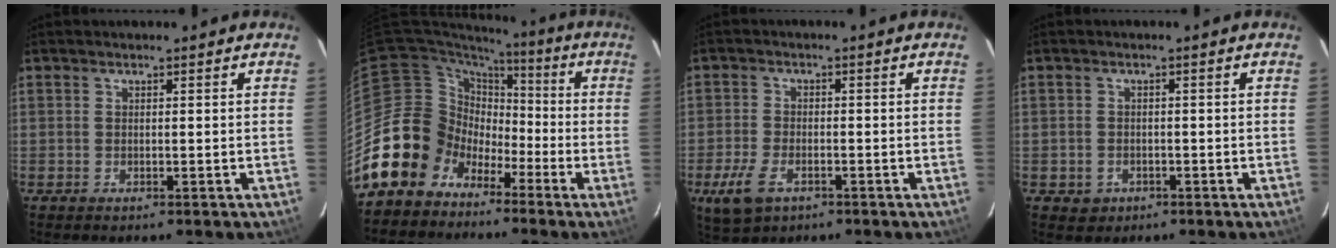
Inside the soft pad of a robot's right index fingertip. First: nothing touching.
{"total": 14.1, "force": [-7.0, 11.9, 3.0], "torque": [-0.076, 0.042, -0.126]}
{"total": 7.3, "force": [-3.7, 4.1, 4.7], "torque": [-0.122, -0.011, -0.066]}
{"total": 3.1, "force": [-1.2, 2.8, 0.7], "torque": [-0.021, 0.003, -0.012]}